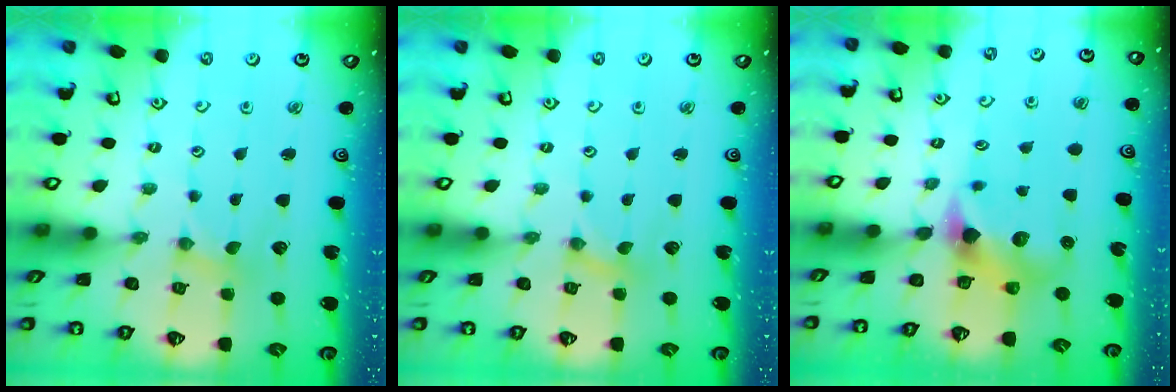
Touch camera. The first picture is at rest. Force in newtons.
{"total": 0.0}
{"total": 6.9, "press": 6.8, "slide": 1.1}